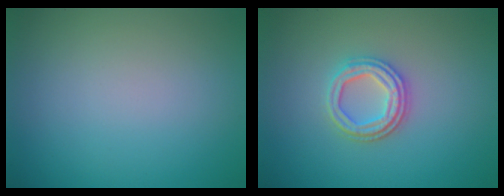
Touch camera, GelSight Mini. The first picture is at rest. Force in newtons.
{"total": 3.3, "press": 2.9, "slide": 1.5}